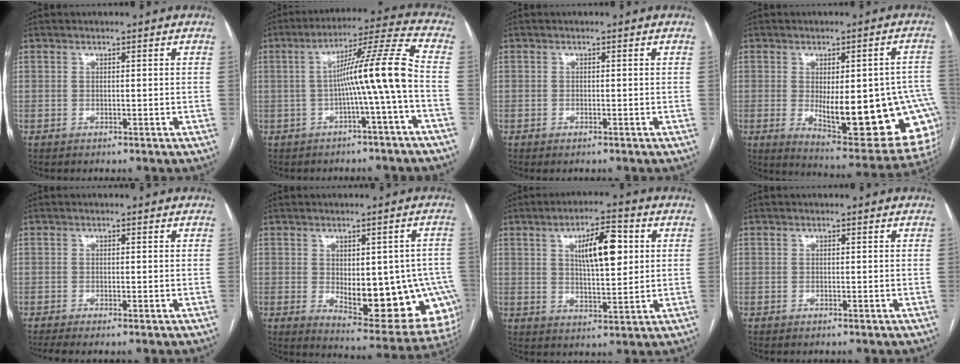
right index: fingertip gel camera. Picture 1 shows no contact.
{"total": 10.5, "force": [-1.8, -1.8, 10.2], "torque": [-0.161, 0.025, -0.029]}
{"total": 0.7, "force": [-0.5, 0.2, 0.4], "torque": [-0.006, -0.001, -0.005]}
{"total": 22.1, "force": [-4.2, 7.3, 20.5], "torque": [-0.177, 0.004, -0.030]}
{"total": 2.3, "force": [-1.7, 0.0, 1.5], "torque": [-0.024, -0.004, -0.030]}
{"total": 18.0, "force": [-3.6, 7.6, 15.9], "torque": [-0.136, 0.012, -0.021]}
{"total": 9.4, "force": [2.8, 2.8, 8.5], "torque": [-0.141, 0.011, 0.048]}
{"total": 0.0}